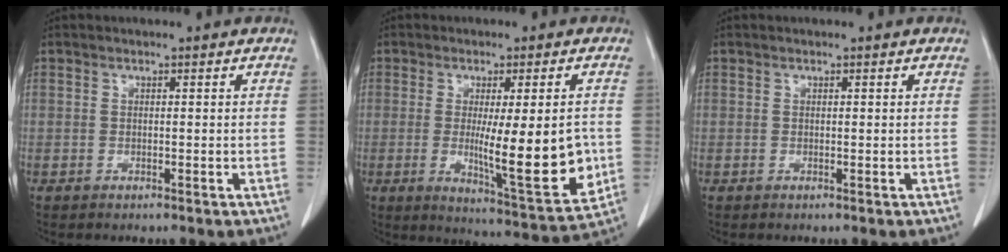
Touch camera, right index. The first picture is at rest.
{"total": 14.1, "force": [-1.1, 2.1, 13.9], "torque": [-0.196, -0.029, -0.007]}
{"total": 0.0}